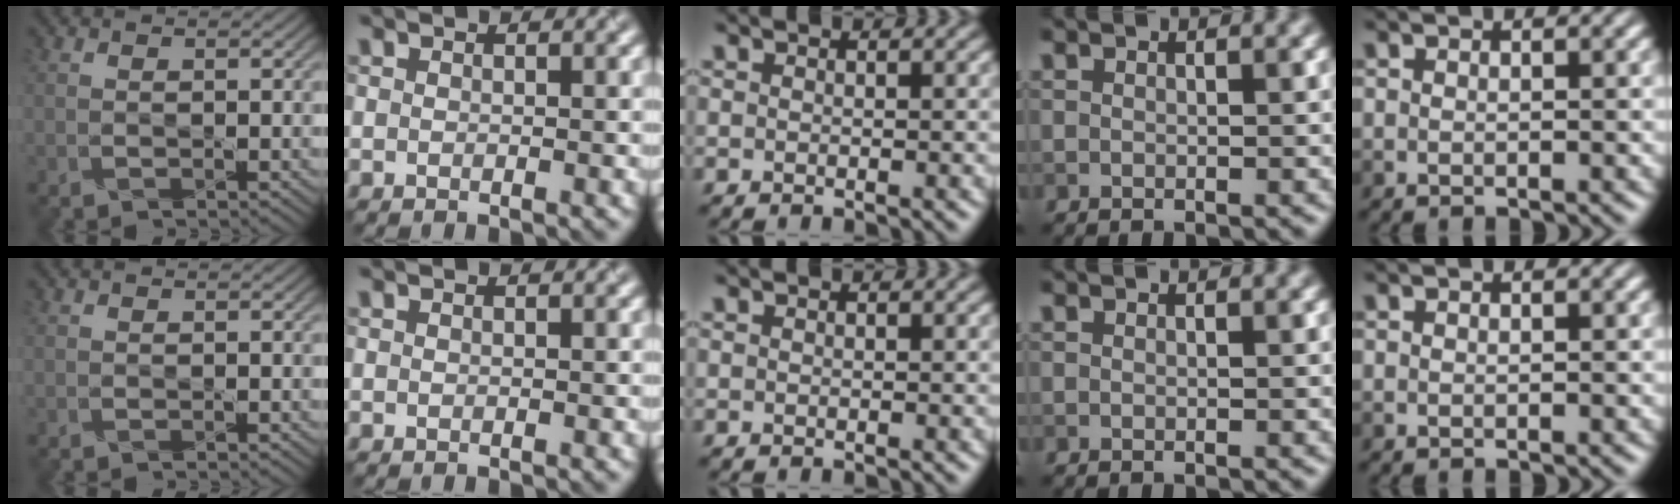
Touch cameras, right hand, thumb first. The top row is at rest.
{}